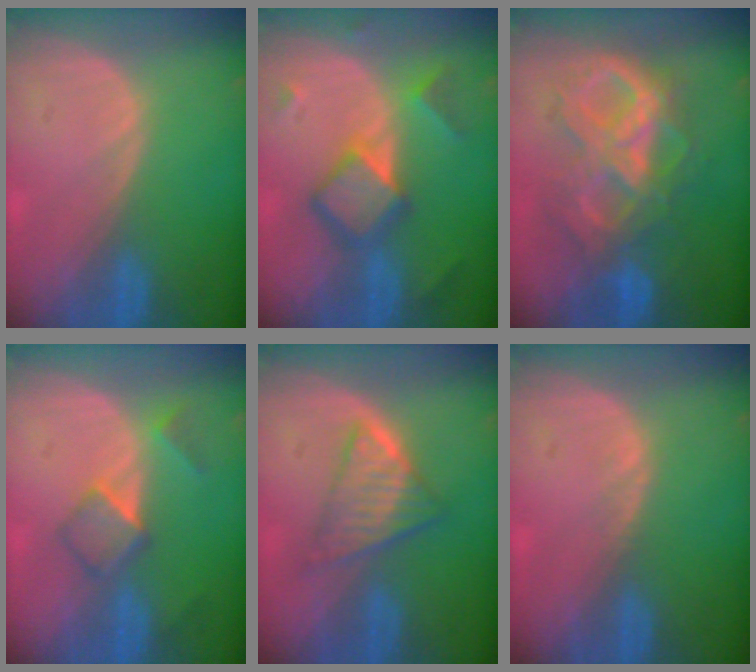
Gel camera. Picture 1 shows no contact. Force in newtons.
{"total": 7.1, "press": 7.1, "slide": 0.5}
{"total": 10.5, "press": 10.4, "slide": 1.1}
{"total": 5.3, "press": 4.7, "slide": 2.4}
{"total": 5.9, "press": 5.7, "slide": 1.8}
{"total": 0.7, "press": 0.6, "slide": 0.3}